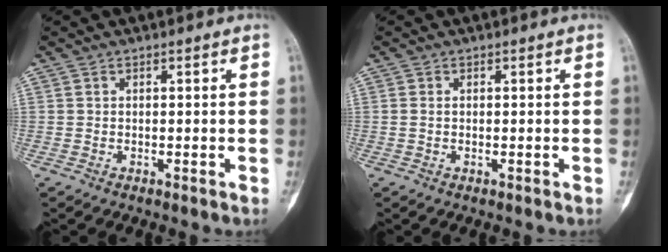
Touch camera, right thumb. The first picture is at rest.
{"total": 0.6, "force": [0.0, 0.3, 0.5], "torque": [-0.014, -0.001, 0.001]}